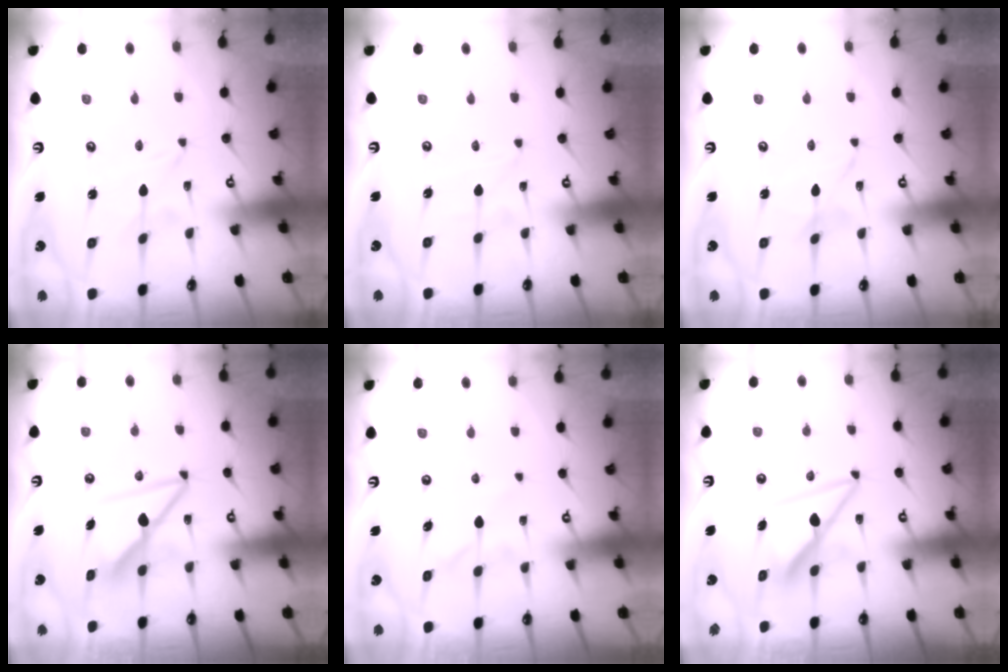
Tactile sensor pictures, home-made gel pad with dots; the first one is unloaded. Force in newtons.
{"total": 0.6, "press": 0.6, "slide": 0.0}
{"total": 1.9, "press": 1.9, "slide": 0.3}
{"total": 8.5, "press": 8.5, "slide": 0.5}
{"total": 5.3, "press": 5.3, "slide": 0.4}
{"total": 9.0, "press": 8.9, "slide": 0.5}